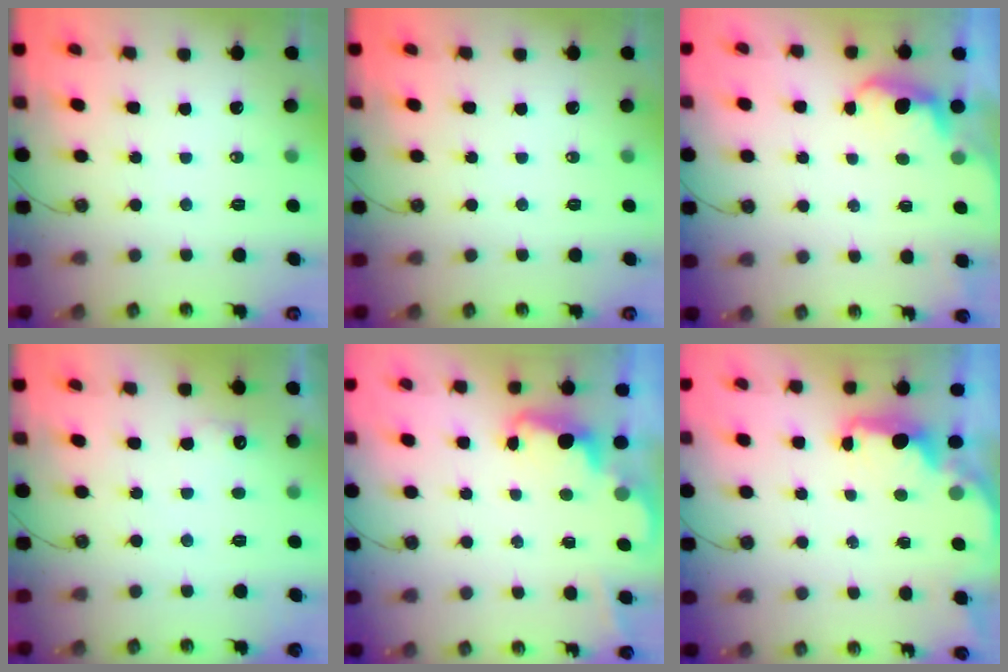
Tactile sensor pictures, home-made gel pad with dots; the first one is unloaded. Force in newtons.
{"total": 0.0}
{"total": 2.3, "press": 2.1, "slide": 0.9}
{"total": 4.8, "press": 4.7, "slide": 1.2}
{"total": 2.3, "press": 2.2, "slide": 0.5}
{"total": 2.3, "press": 2.1, "slide": 0.8}